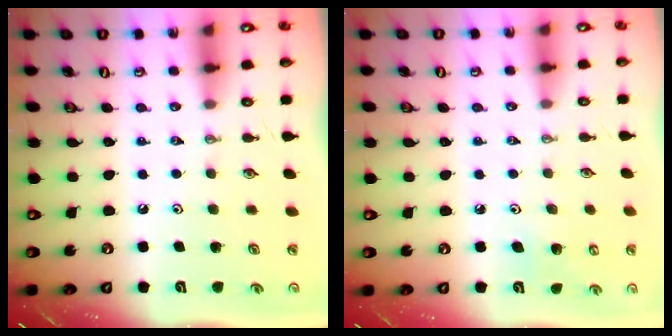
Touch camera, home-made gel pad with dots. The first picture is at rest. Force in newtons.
{"total": 4.5, "press": 4.2, "slide": 1.5}